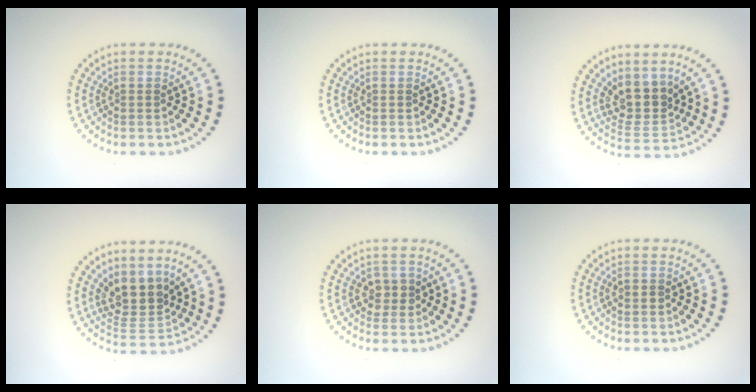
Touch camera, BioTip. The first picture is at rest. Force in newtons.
{"total": 0.0}
{"total": 3.8, "press": 3.1, "slide": 2.2}
{"total": 4.0, "press": 3.2, "slide": 2.4}
{"total": 1.8, "press": 1.7, "slide": 0.4}
{"total": 1.0, "press": 1.0, "slide": 0.2}